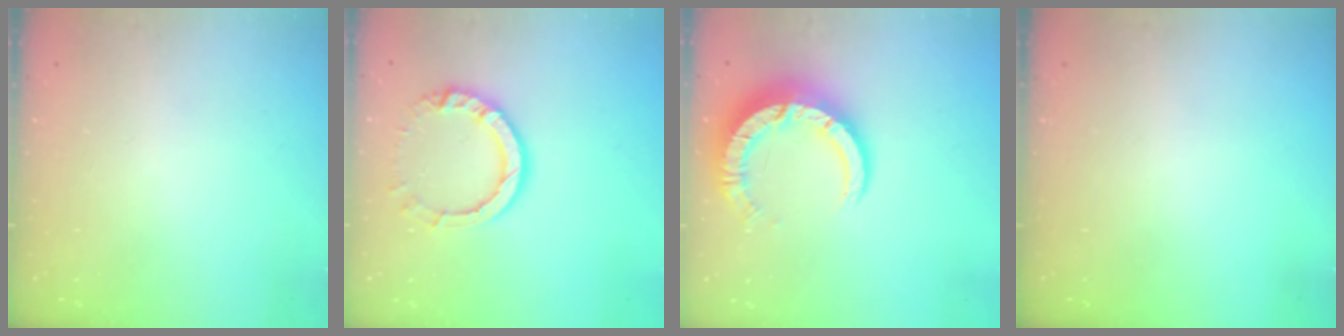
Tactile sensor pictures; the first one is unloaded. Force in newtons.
{"total": 11.3, "press": 11.2, "slide": 1.3}
{"total": 11.8, "press": 11.7, "slide": 1.3}
{"total": 0.0}